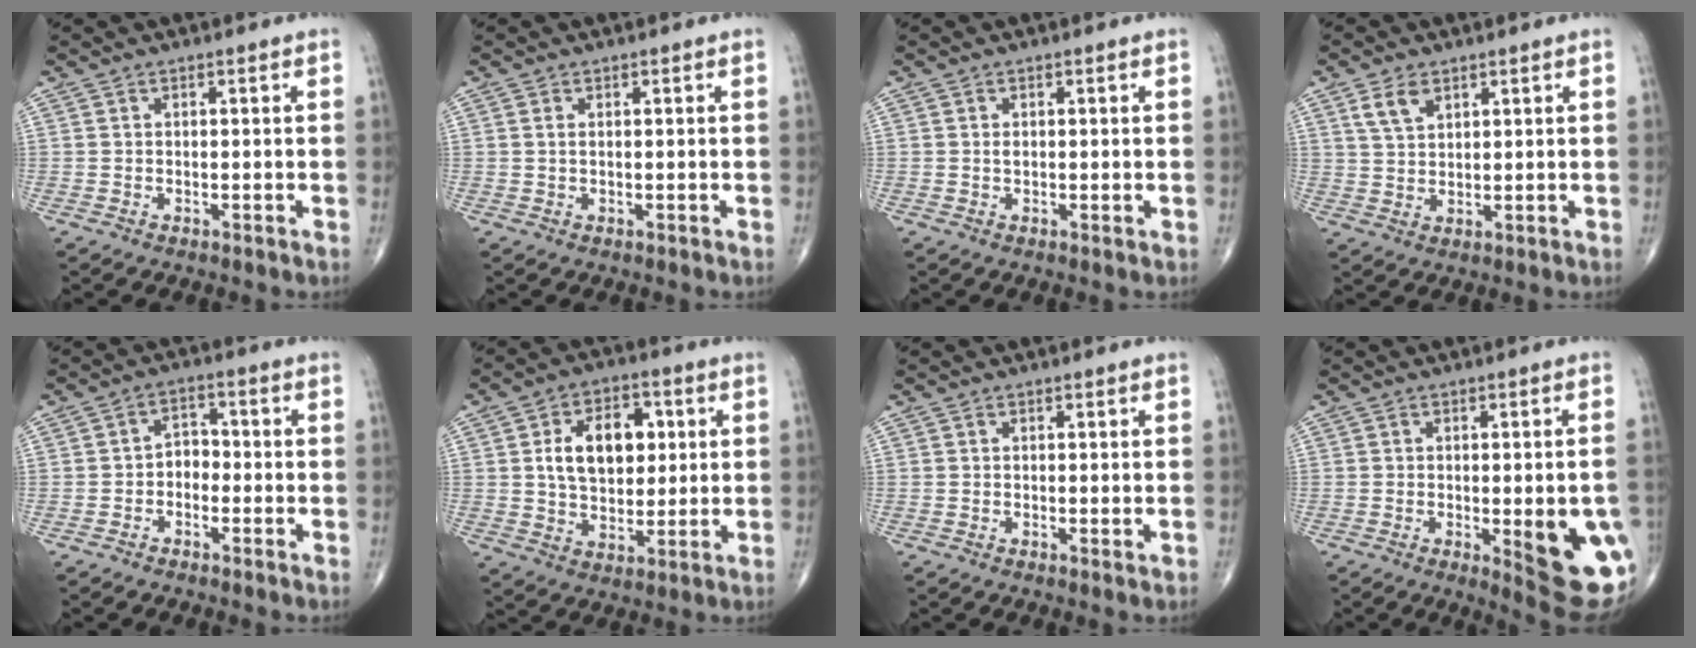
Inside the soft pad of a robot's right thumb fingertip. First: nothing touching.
{"total": 0.7, "force": [0.2, 0.3, 0.6], "torque": [-0.016, 0.005, 0.007]}
{"total": 1.1, "force": [0.1, 0.5, 1.0], "torque": [-0.018, -0.002, 0.001]}
{"total": 4.8, "force": [2.6, 2.8, 2.9], "torque": [-0.046, -0.010, 0.054]}
{"total": 3.7, "force": [-1.4, 2.7, 2.0], "torque": [-0.012, 0.024, -0.035]}
{"total": 12.9, "force": [2.5, 8.3, 9.5], "torque": [-0.123, 0.004, 0.042]}
{"total": 0.8, "force": [-0.2, 0.1, 0.8], "torque": [-0.017, -0.004, -0.002]}
{"total": 15.4, "force": [-3.4, 4.7, 14.3], "torque": [-0.140, -0.007, -0.022]}